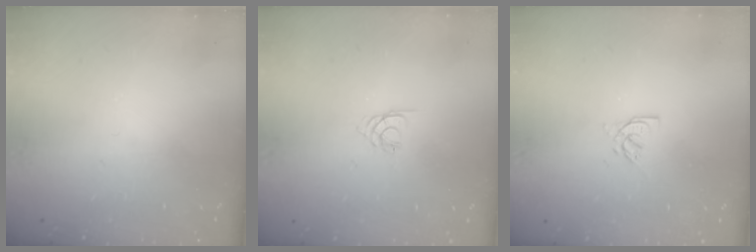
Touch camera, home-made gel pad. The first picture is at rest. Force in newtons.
{"total": 1.6, "press": 1.6, "slide": 0.3}
{"total": 4.2, "press": 4.2, "slide": 0.2}